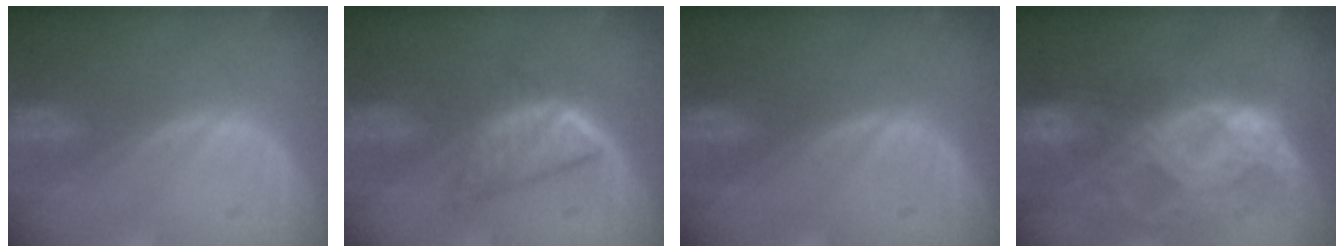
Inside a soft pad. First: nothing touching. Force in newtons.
{"total": 5.3, "press": 5.1, "slide": 1.6}
{"total": 0.0}
{"total": 10.6, "press": 9.2, "slide": 5.3}